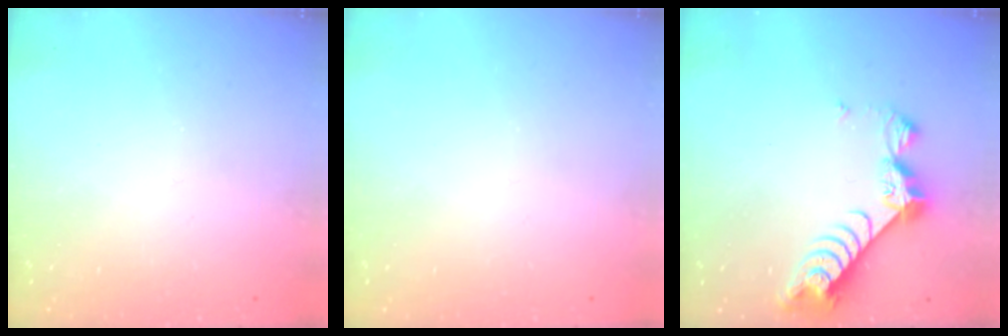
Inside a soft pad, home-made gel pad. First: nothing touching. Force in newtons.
{"total": 0.0}
{"total": 9.4, "press": 9.4, "slide": 0.9}